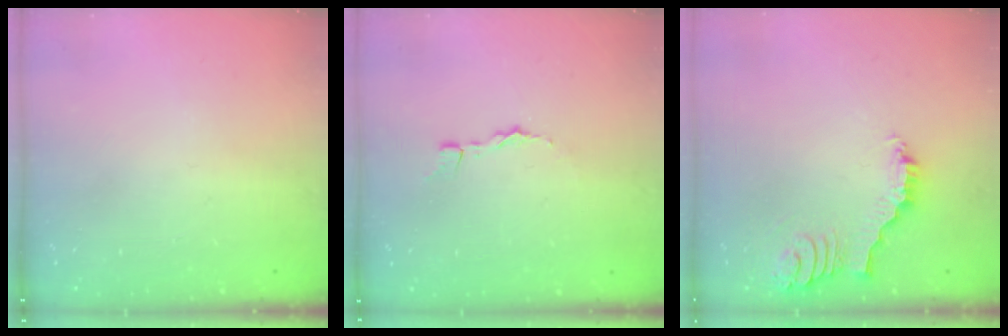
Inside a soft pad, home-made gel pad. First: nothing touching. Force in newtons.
{"total": 1.4, "press": 1.4, "slide": 0.1}
{"total": 3.4, "press": 3.4, "slide": 0.2}